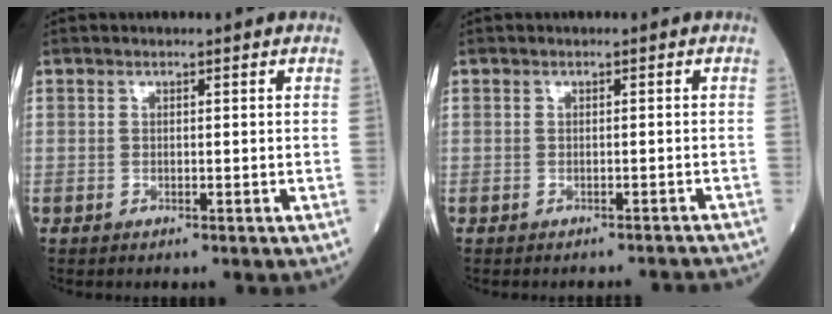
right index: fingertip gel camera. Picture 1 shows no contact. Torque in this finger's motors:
{"motor_torque": [0.01, -0.04, 0.01, 0.02]}